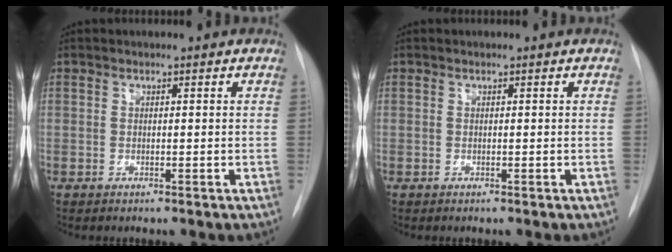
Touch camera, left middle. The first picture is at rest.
{"total": 0.0}